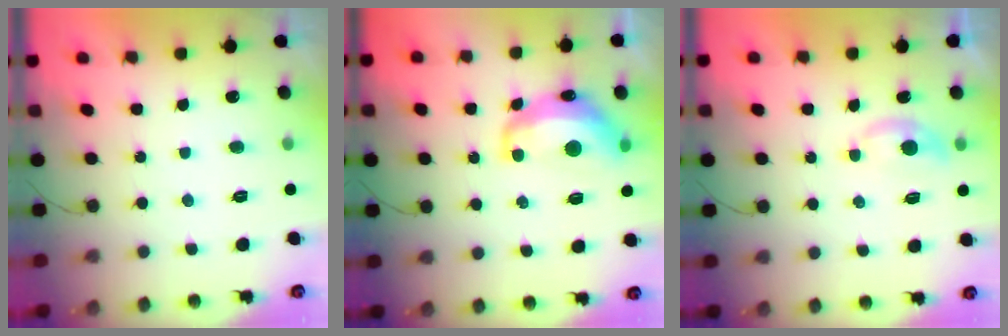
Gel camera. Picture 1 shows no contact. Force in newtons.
{"total": 13.4, "press": 13.4, "slide": 1.0}
{"total": 4.1, "press": 4.1, "slide": 0.7}